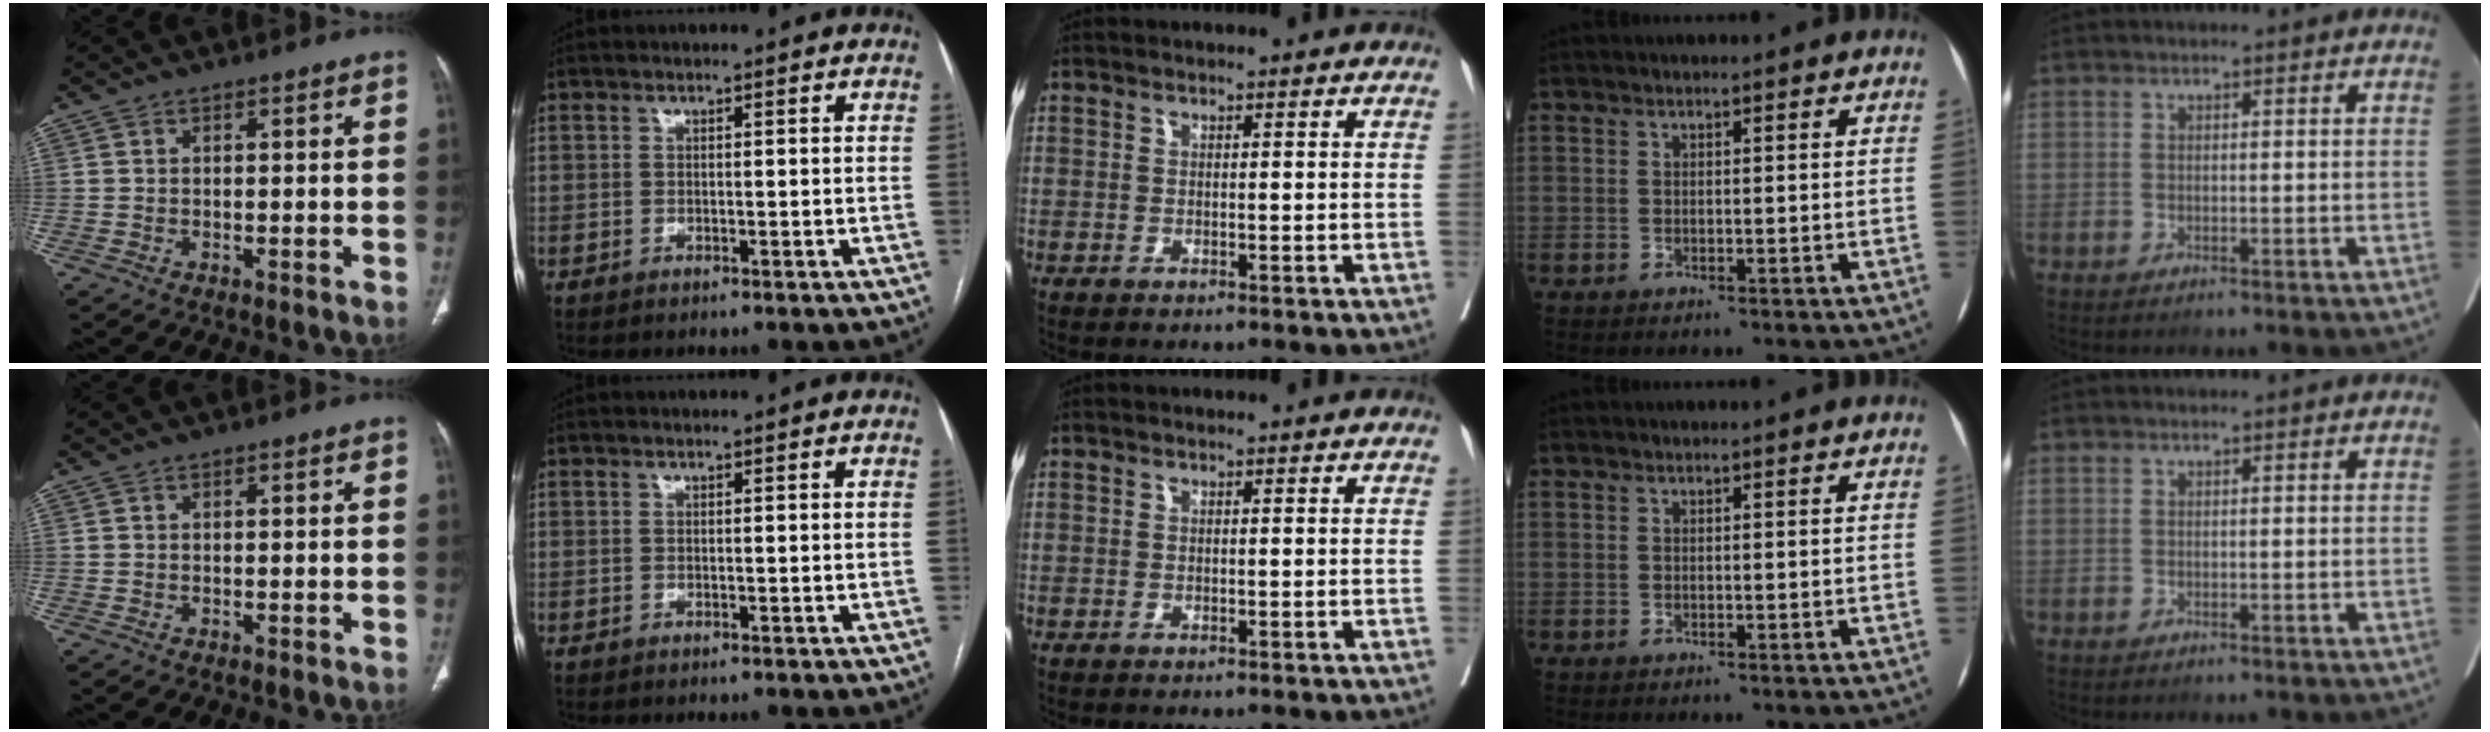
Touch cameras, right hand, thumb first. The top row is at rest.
{}